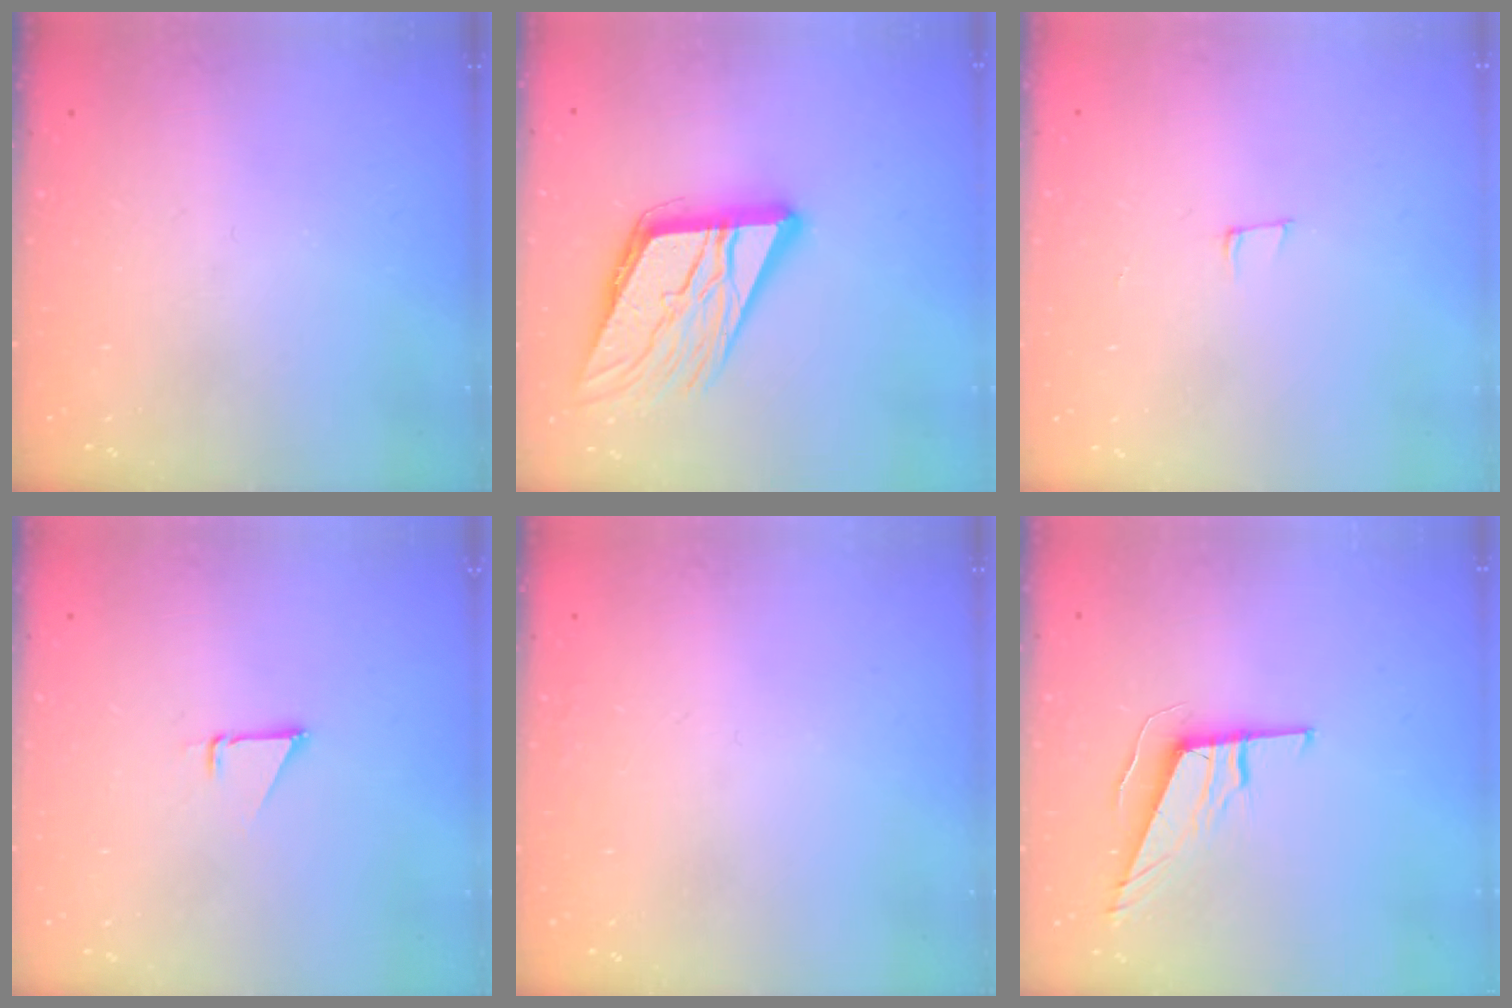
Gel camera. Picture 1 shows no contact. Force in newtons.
{"total": 17.7, "press": 17.6, "slide": 2.1}
{"total": 5.6, "press": 4.5, "slide": 3.3}
{"total": 1.5, "press": 1.5, "slide": 0.1}
{"total": 1.6, "press": 1.5, "slide": 0.1}
{"total": 9.7, "press": 9.5, "slide": 2.0}